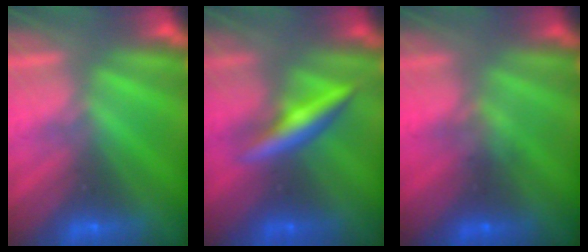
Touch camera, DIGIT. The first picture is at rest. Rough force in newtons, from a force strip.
{"total": 2.8}
{"total": 1.2}